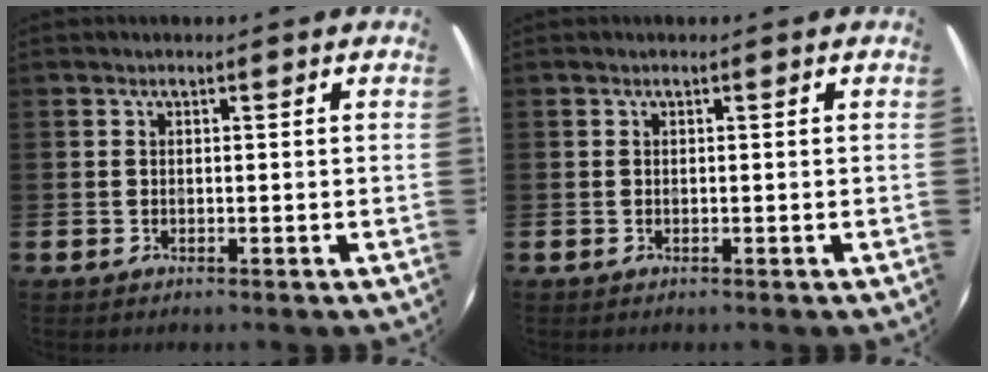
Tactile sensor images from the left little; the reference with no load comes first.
{"total": 0.0}